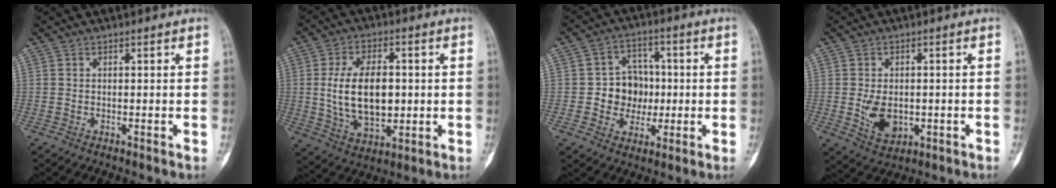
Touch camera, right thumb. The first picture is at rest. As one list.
[{"total": 14.1, "force": [0.6, 8.4, 11.4], "torque": [-0.180, -0.003, 0.020]}, {"total": 9.1, "force": [-0.6, 8.0, 4.3], "torque": [-0.015, 0.018, -0.013]}, {"total": 6.5, "force": [-0.8, 4.4, 4.8], "torque": [-0.065, -0.006, -0.003]}]